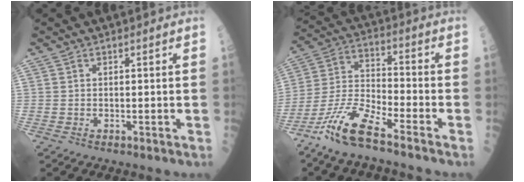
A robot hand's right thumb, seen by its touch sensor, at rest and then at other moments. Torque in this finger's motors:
{"motor_torque": [0.29, 0.09, 0.83, -0.68, 0.29]}